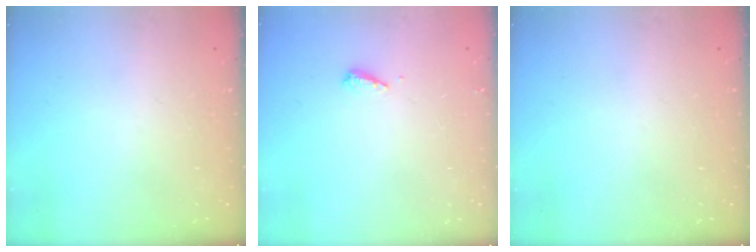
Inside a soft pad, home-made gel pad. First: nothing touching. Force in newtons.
{"total": 4.4, "press": 4.4, "slide": 0.4}
{"total": 0.0}